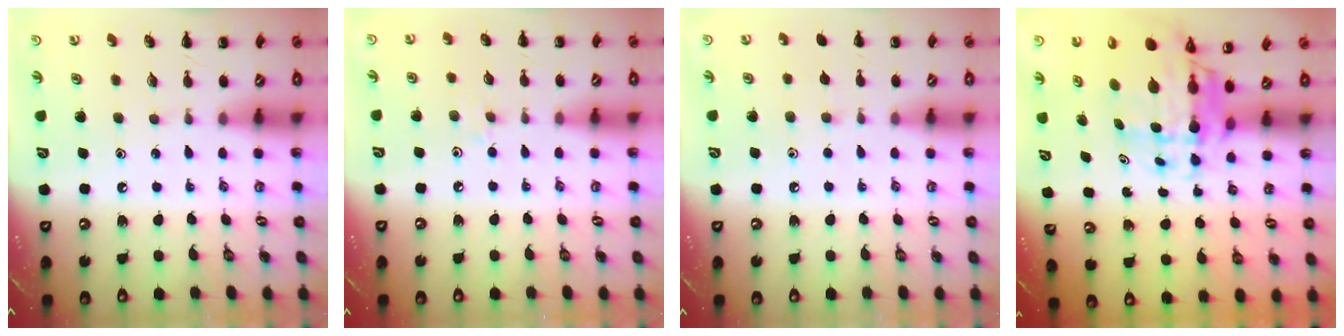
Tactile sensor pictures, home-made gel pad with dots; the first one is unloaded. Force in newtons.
{"total": 4.2, "press": 3.9, "slide": 1.5}
{"total": 3.9, "press": 3.7, "slide": 1.3}
{"total": 8.3, "press": 7.8, "slide": 2.7}